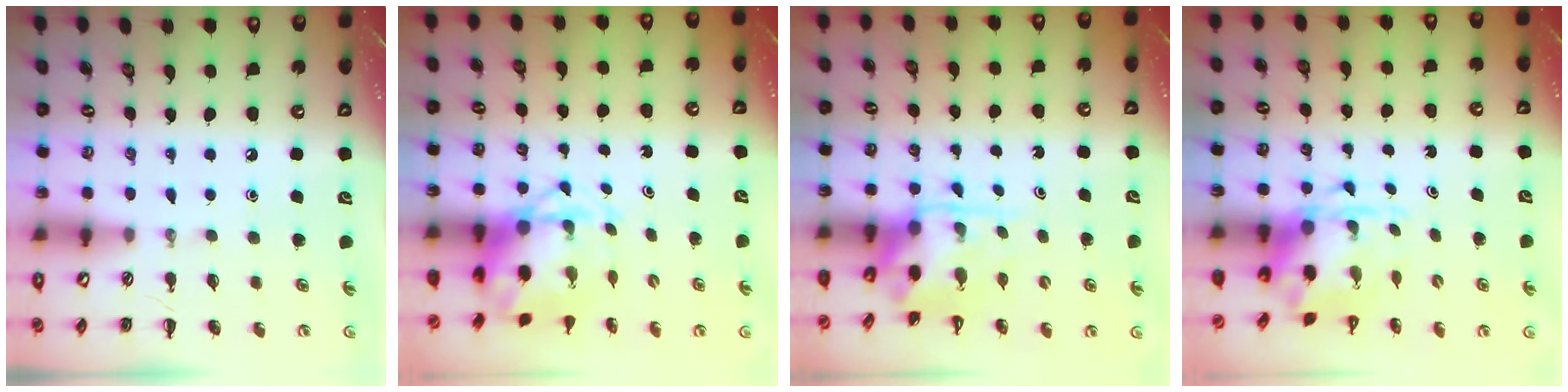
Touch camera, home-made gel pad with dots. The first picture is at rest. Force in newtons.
{"total": 5.4, "press": 5.3, "slide": 0.7}
{"total": 3.6, "press": 3.5, "slide": 0.8}
{"total": 3.8, "press": 3.7, "slide": 0.9}